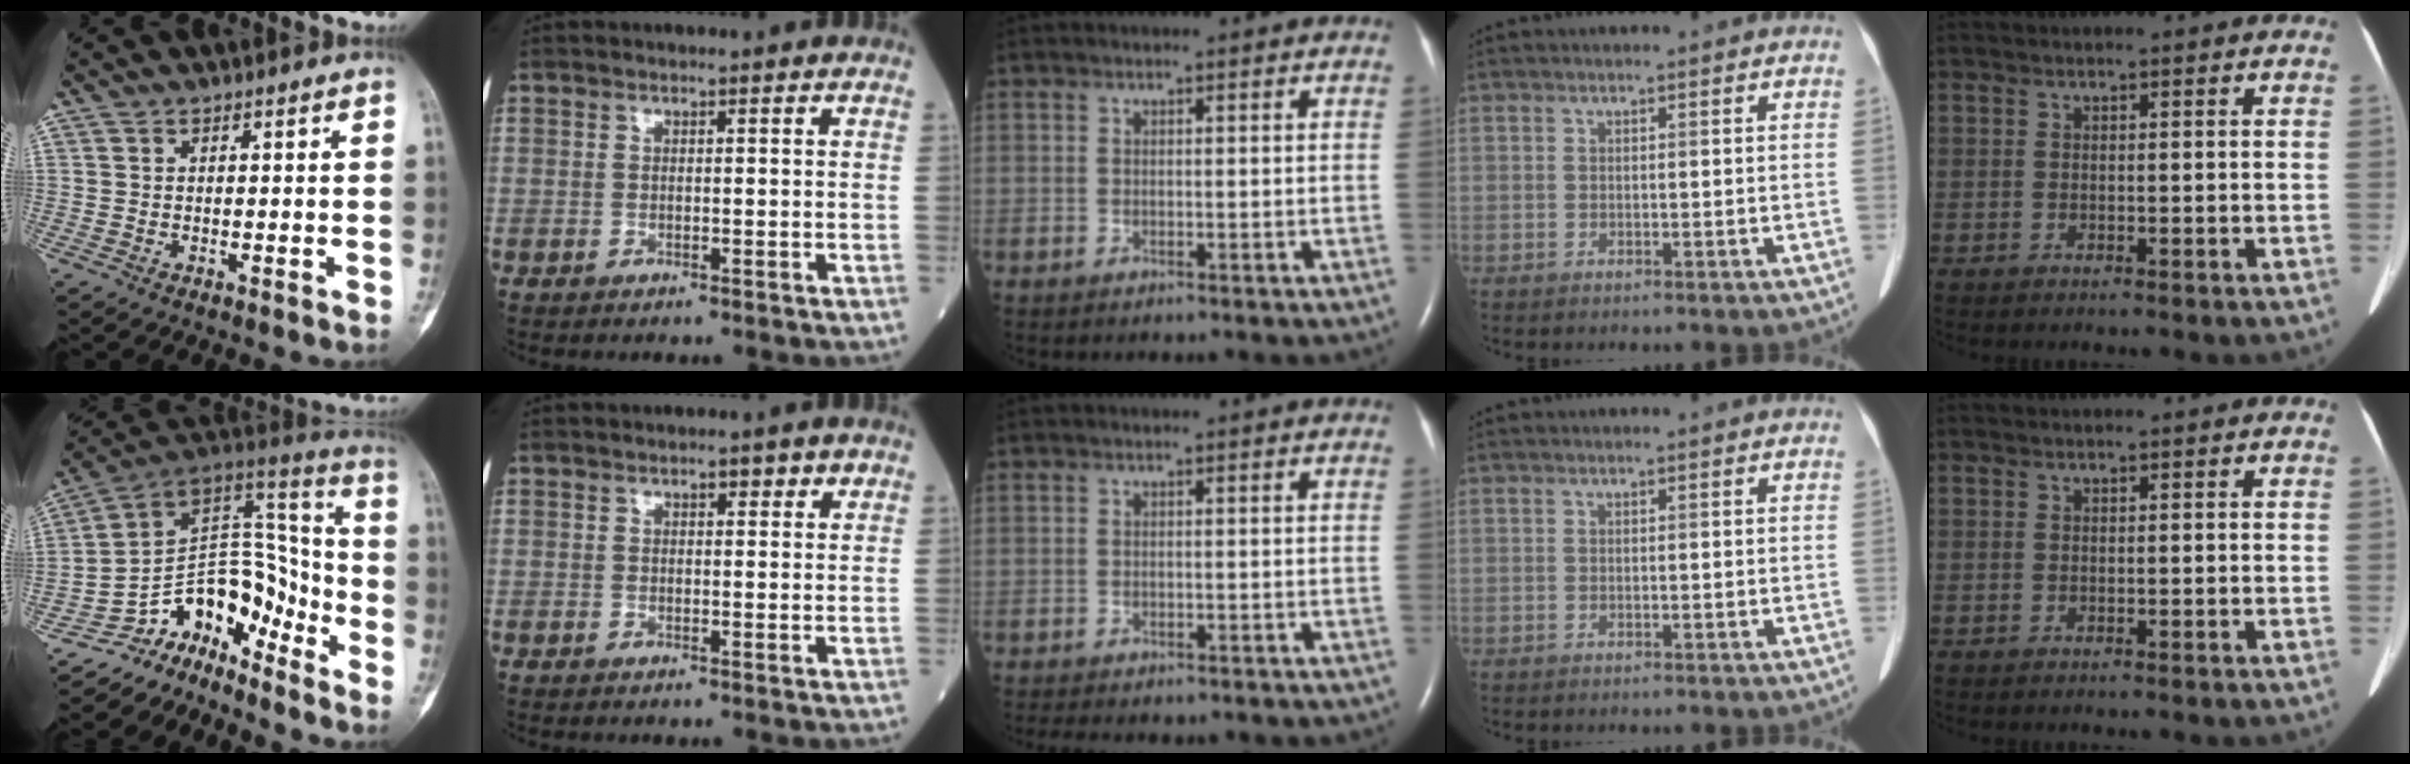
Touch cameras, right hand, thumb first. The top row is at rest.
{"thumb": {"total": 13.7, "force": [-10.8, 7.4, 4.1], "torque": [-0.008, 0.145, -0.194]}, "index": {"total": 2.1, "force": [1.3, 0.9, 1.5], "torque": [-0.020, 0.004, 0.016]}, "middle": {"total": 8.0, "force": [-6.7, 2.6, 3.4], "torque": [-0.043, 0.001, -0.073]}}